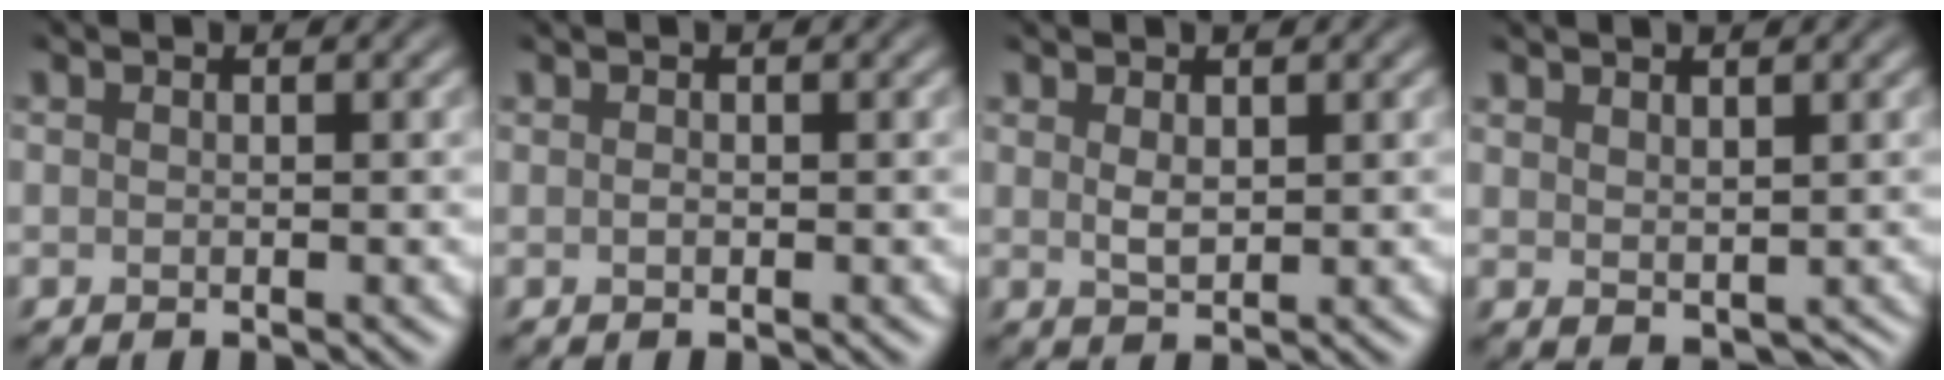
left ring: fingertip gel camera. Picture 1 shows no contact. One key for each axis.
{"total": 0.0}
{"total": 1.1, "fx": 0.6, "fy": 0.4, "fz": 0.9, "tx": -0.017, "ty": -0.004, "tz": 0.012}
{"total": 1.7, "fx": 1.2, "fy": 0.8, "fz": 0.9, "tx": -0.017, "ty": -0.002, "tz": 0.026}